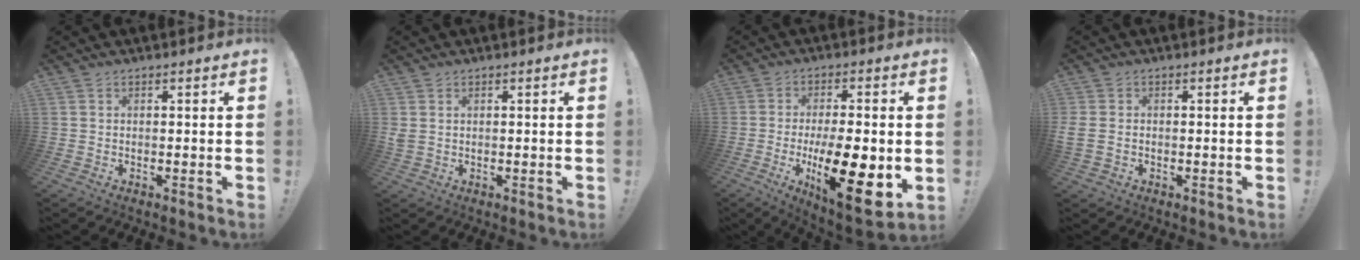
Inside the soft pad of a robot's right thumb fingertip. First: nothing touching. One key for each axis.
{"total": 1.7, "fx": 0.7, "fy": 1.1, "fz": 1.1, "tx": -0.024, "ty": 0.003, "tz": 0.014}
{"total": 18.8, "fx": -4.0, "fy": 6.1, "fz": 17.3, "tx": -0.291, "ty": 0.002, "tz": -0.057}
{"total": 2.2, "fx": -0.5, "fy": 1.5, "fz": 1.6, "tx": -0.034, "ty": 0.009, "tz": -0.004}